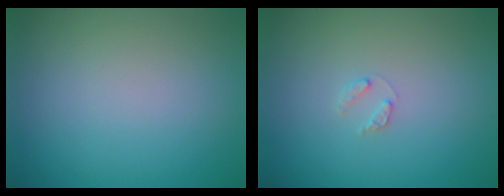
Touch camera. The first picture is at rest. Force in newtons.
{"total": 0.9, "press": 0.9, "slide": 0.2}